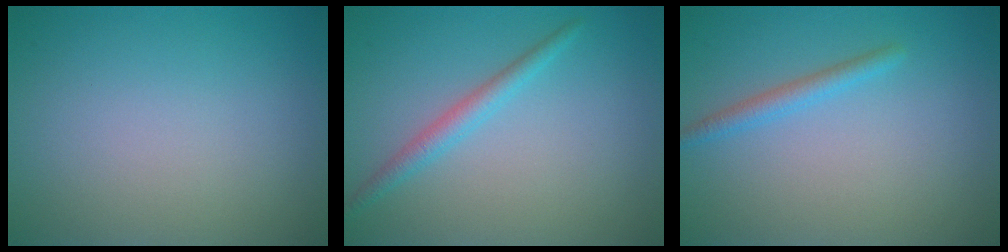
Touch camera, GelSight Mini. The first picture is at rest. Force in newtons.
{"total": 2.0, "press": 1.9, "slide": 0.1}
{"total": 1.6, "press": 1.6, "slide": 0.1}